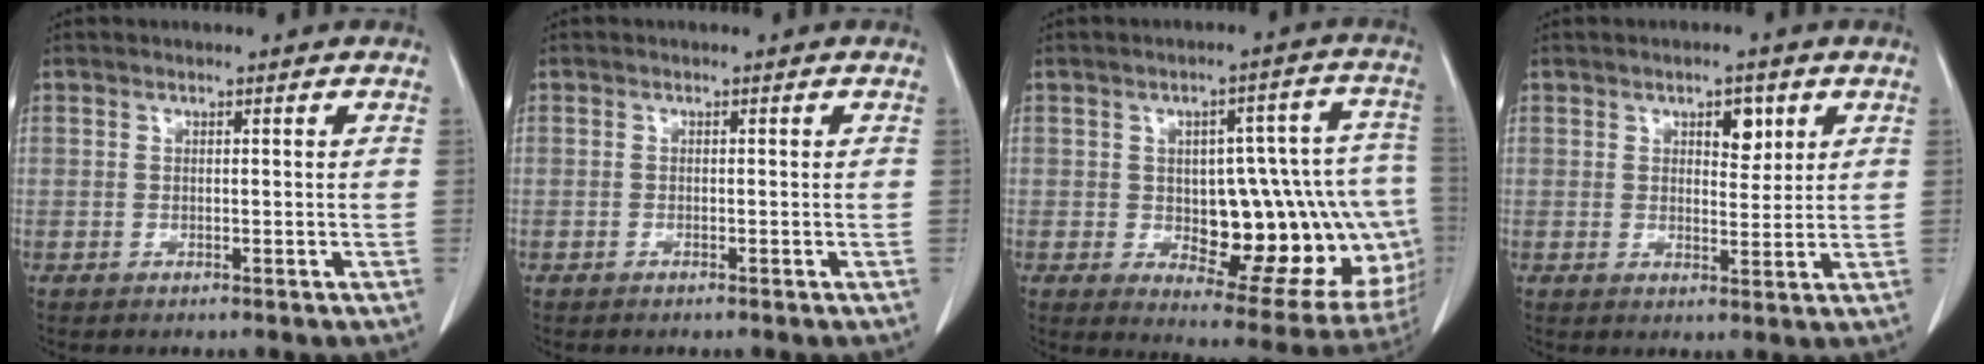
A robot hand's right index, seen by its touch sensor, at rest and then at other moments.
{"total": 0.0}
{"total": 21.9, "force": [-3.1, 9.2, 19.6], "torque": [-0.160, 0.044, -0.008]}
{"total": 3.9, "force": [1.8, 1.9, 2.8], "torque": [-0.038, 0.000, 0.028]}